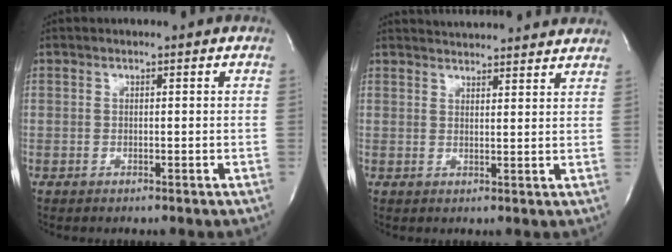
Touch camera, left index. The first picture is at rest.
{"total": 13.3, "force": [12.8, 1.4, 3.6], "torque": [-0.049, 0.021, 0.158]}